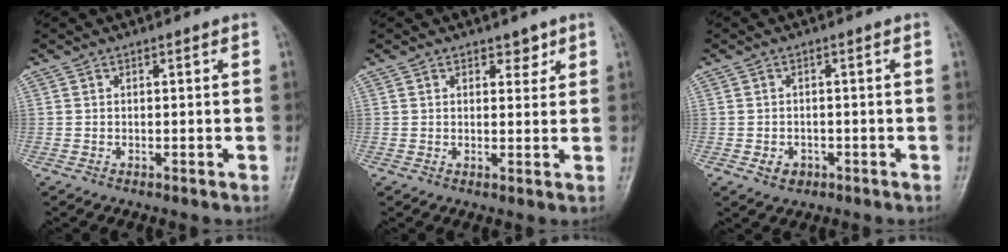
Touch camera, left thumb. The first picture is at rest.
{"total": 2.4, "force": [1.6, 1.6, 1.0], "torque": [0.006, -0.008, 0.020]}
{"total": 2.8, "force": [-1.1, 2.2, 1.2], "torque": [-0.011, 0.006, -0.012]}